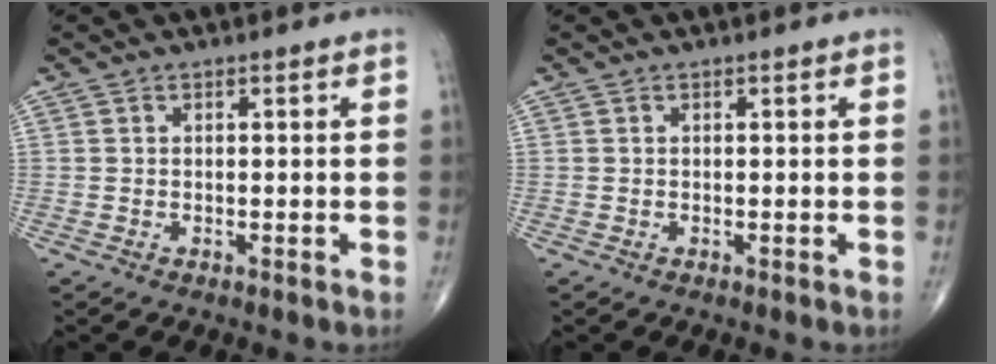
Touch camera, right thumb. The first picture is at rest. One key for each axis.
{"total": 0.0}